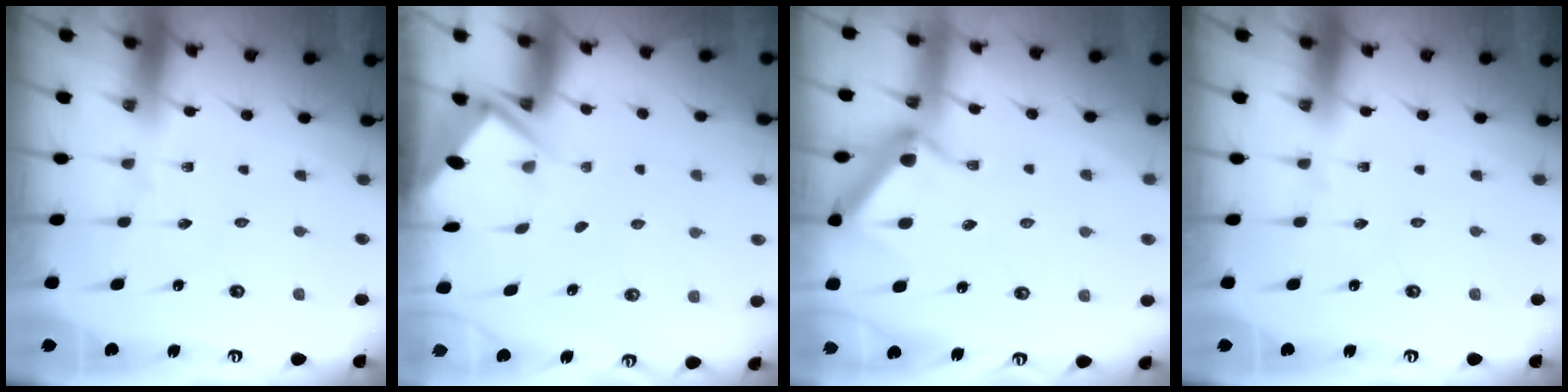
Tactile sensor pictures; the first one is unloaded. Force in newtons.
{"total": 2.9, "press": 2.8, "slide": 0.4}
{"total": 11.0, "press": 11.0, "slide": 0.2}
{"total": 0.0}